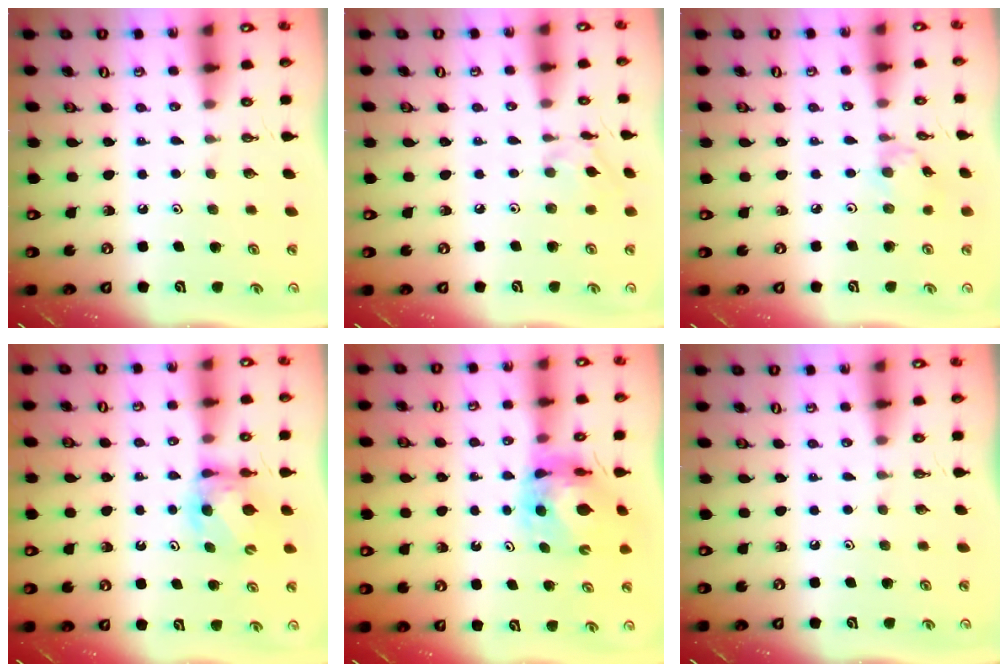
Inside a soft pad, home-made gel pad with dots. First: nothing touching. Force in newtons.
{"total": 5.1, "press": 5.0, "slide": 0.5}
{"total": 1.1, "press": 1.1, "slide": 0.3}
{"total": 6.1, "press": 6.1, "slide": 0.3}
{"total": 9.5, "press": 9.5, "slide": 0.9}
{"total": 0.0}